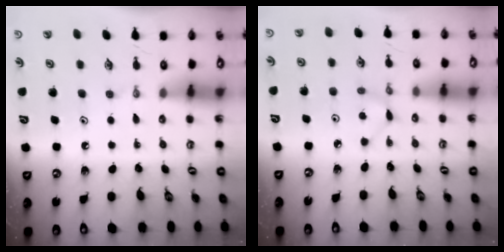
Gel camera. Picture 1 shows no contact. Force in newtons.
{"total": 1.9, "press": 1.9, "slide": 0.2}